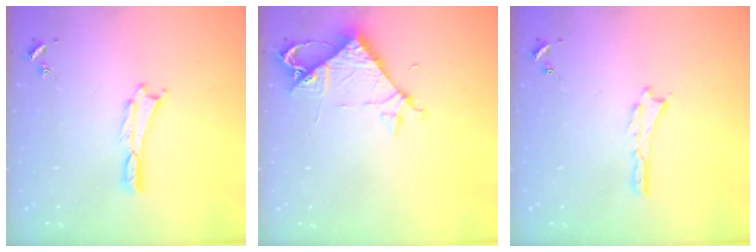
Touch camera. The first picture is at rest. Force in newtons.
{"total": 6.0, "press": 6.0, "slide": 0.4}
{"total": 0.0}